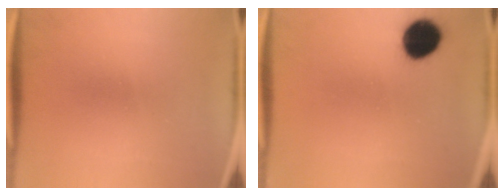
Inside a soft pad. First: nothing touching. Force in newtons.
{"total": 9.1}